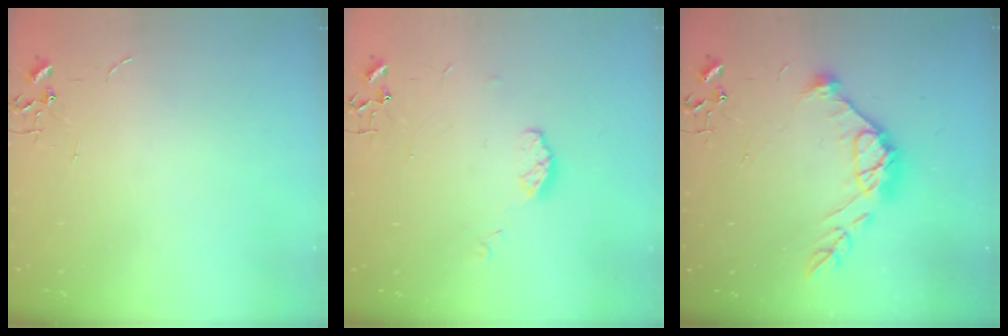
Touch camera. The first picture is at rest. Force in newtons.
{"total": 6.0, "press": 6.0, "slide": 0.5}
{"total": 13.9, "press": 13.9, "slide": 0.9}